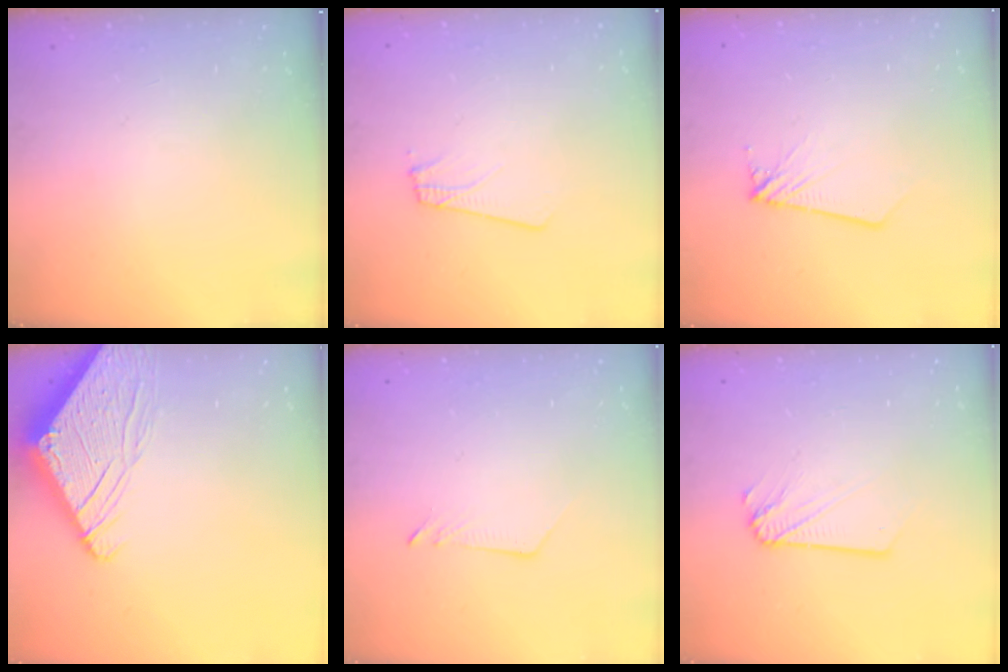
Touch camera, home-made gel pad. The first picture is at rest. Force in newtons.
{"total": 1.8, "press": 1.8, "slide": 0.1}
{"total": 2.2, "press": 2.2, "slide": 0.3}
{"total": 11.1, "press": 11.0, "slide": 1.1}
{"total": 3.7, "press": 3.7, "slide": 0.3}
{"total": 2.1, "press": 2.1, "slide": 0.1}